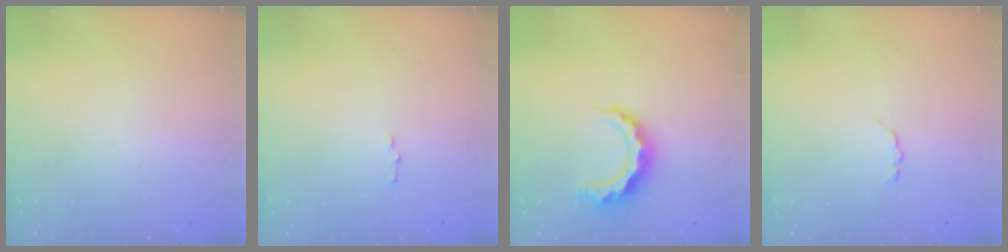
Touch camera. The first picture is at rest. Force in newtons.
{"total": 1.5, "press": 1.4, "slide": 0.3}
{"total": 8.4, "press": 8.3, "slide": 0.8}
{"total": 2.9, "press": 2.9, "slide": 0.4}